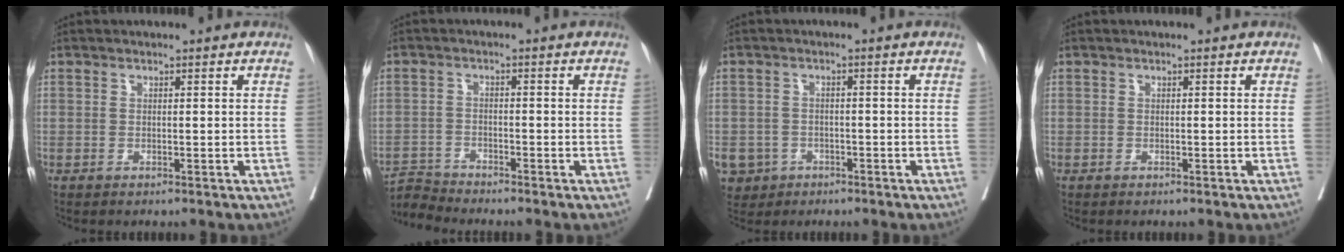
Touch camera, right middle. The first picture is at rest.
{"total": 3.8, "force": [-3.5, -1.1, -1.0], "torque": [0.016, -0.012, -0.067]}
{"total": 6.9, "force": [-3.5, 5.7, 1.6], "torque": [-0.044, 0.003, -0.053]}
{"total": 0.0}